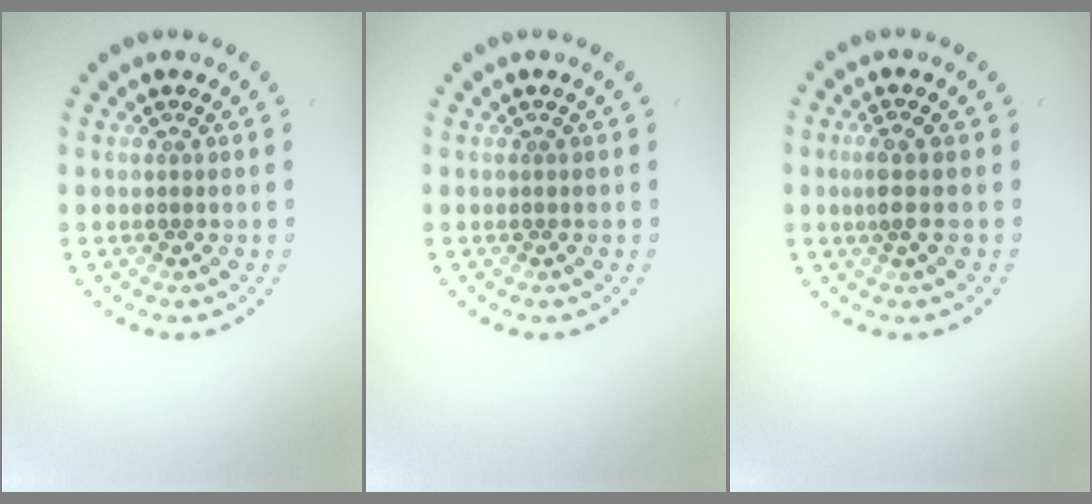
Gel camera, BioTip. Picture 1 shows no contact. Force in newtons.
{"total": 0.0}
{"total": 1.8, "press": 1.5, "slide": 1.1}